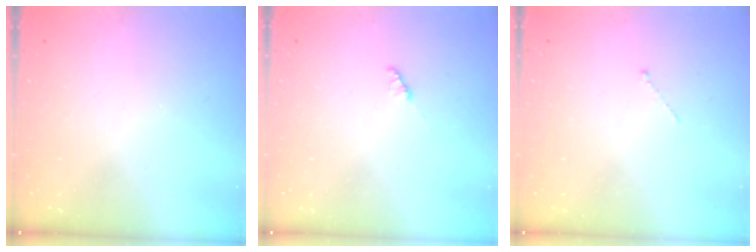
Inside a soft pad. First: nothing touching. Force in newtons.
{"total": 2.2, "press": 2.2, "slide": 0.3}
{"total": 0.0}